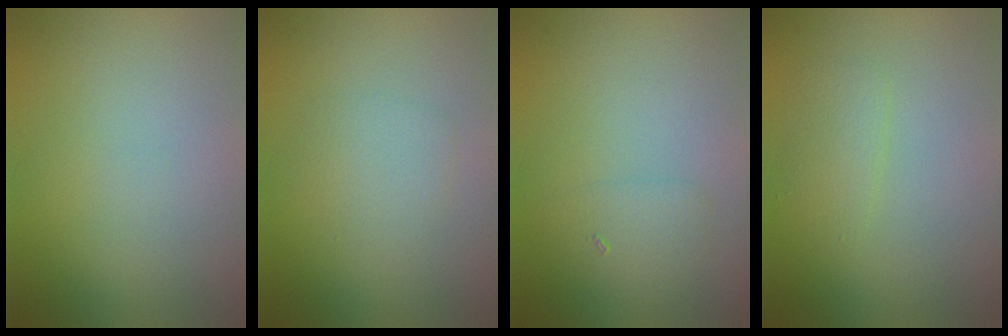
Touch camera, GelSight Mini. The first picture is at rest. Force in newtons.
{"total": 1.7, "press": 1.7, "slide": 0.0}
{"total": 1.5, "press": 1.5, "slide": 0.1}
{"total": 1.4, "press": 1.4, "slide": 0.2}